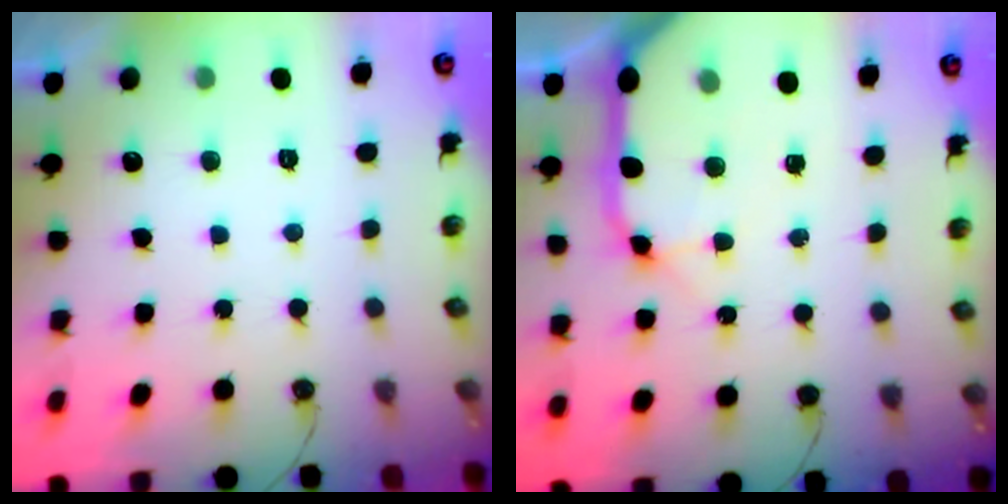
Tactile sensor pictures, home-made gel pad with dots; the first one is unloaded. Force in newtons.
{"total": 19.7, "press": 19.5, "slide": 3.2}